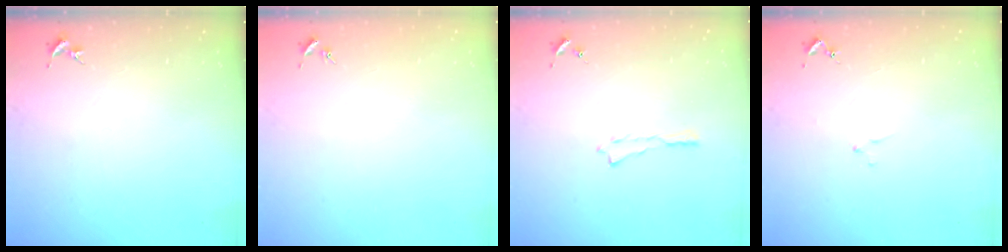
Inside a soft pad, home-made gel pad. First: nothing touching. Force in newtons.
{"total": 0.0}
{"total": 0.0}
{"total": 0.8, "press": 0.8, "slide": 0.2}